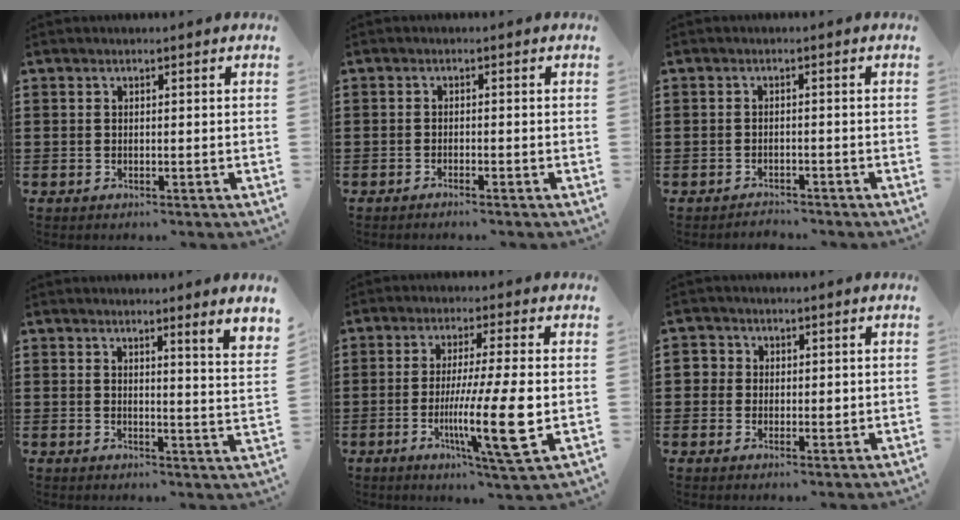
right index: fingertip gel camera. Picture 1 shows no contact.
{"total": 1.1, "force": [-1.0, -0.2, 0.3], "torque": [-0.007, -0.003, -0.019]}
{"total": 1.7, "force": [-1.7, 0.2, -0.2], "torque": [-0.001, 0.001, -0.039]}
{"total": 2.3, "force": [1.9, -1.0, 0.8], "torque": [-0.016, -0.020, 0.027]}
{"total": 16.4, "force": [-3.8, 1.5, 15.9], "torque": [-0.302, -0.023, -0.070]}
{"total": 2.8, "force": [0.4, 2.6, 0.8], "torque": [-0.019, 0.008, 0.004]}